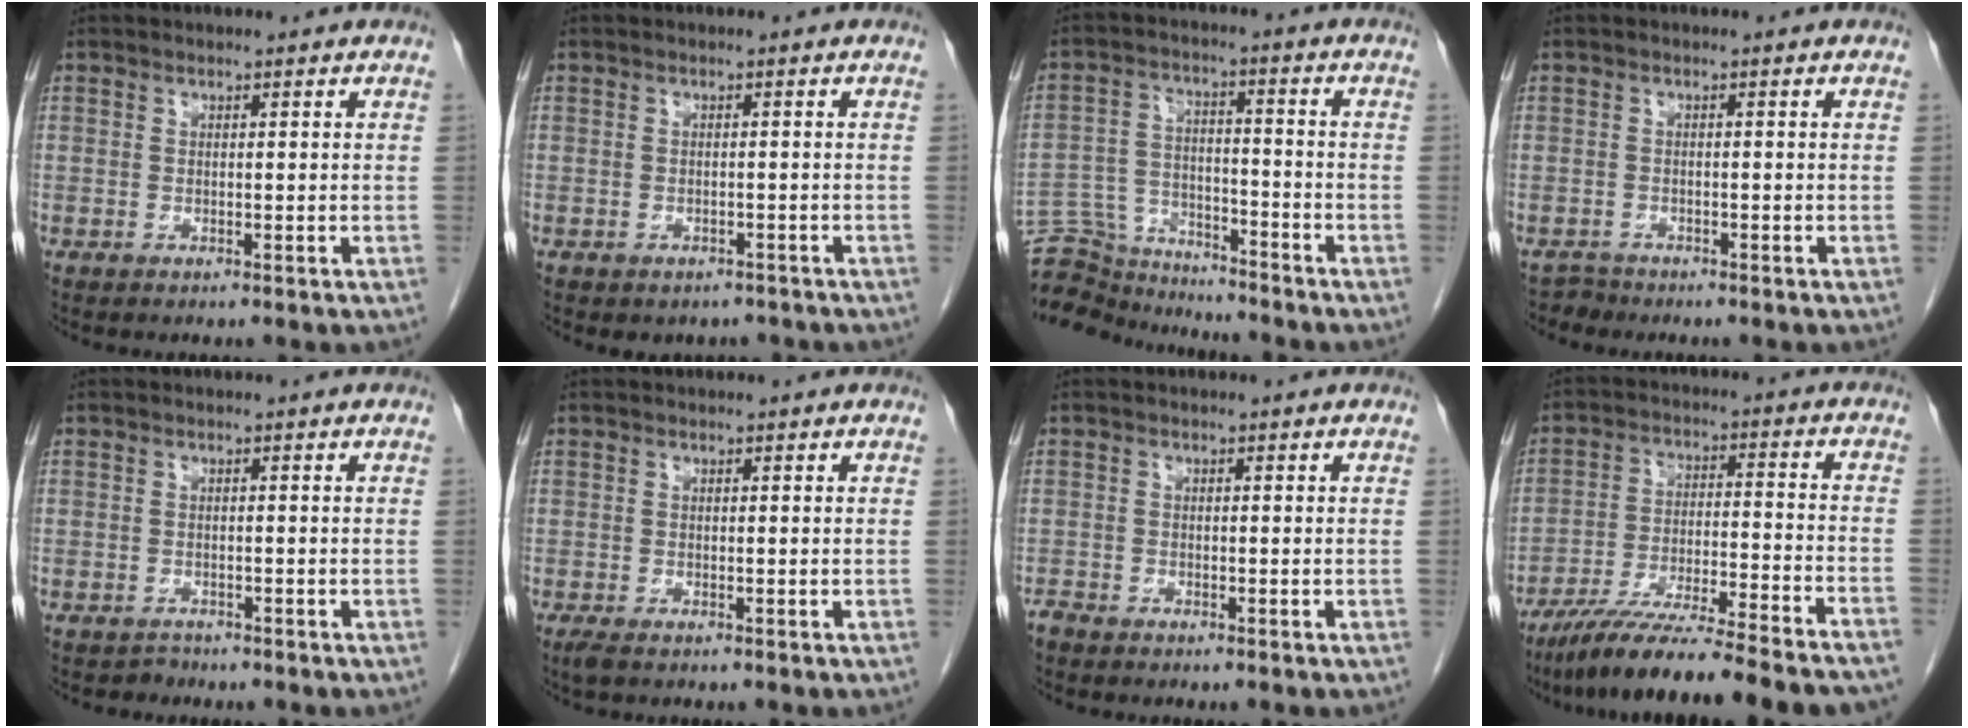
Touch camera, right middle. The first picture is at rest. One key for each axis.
{"total": 3.0, "fx": -2.5, "fy": 1.6, "fz": 0.4, "tx": -0.004, "ty": 0.005, "tz": -0.031}
{"total": 11.6, "fx": -11.3, "fy": 2.4, "fz": 0.9, "tx": -0.016, "ty": 0.031, "tz": -0.193}
{"total": 1.2, "fx": -1.1, "fy": 0.2, "fz": -0.6, "tx": 0.011, "ty": -0.004, "tz": -0.021}
{"total": 1.0, "fx": -0.9, "fy": 0.3, "fz": -0.4, "tx": 0.004, "ty": -0.004, "tz": -0.016}
{"total": 1.5, "fx": -1.0, "fy": 0.5, "fz": 0.9, "tx": -0.022, "ty": -0.006, "tz": -0.018}
{"total": 1.2, "fx": -1.1, "fy": 0.3, "fz": 0.2, "tx": -0.008, "ty": -0.001, "tz": -0.021}
{"total": 19.7, "fx": -16.9, "fy": 0.0, "fz": 10.1, "tx": -0.147, "ty": -0.026, "tz": -0.267}